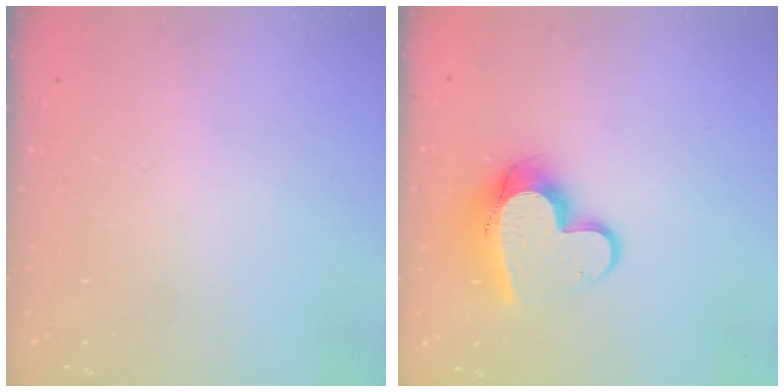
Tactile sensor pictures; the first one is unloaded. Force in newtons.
{"total": 12.6, "press": 12.6, "slide": 1.2}